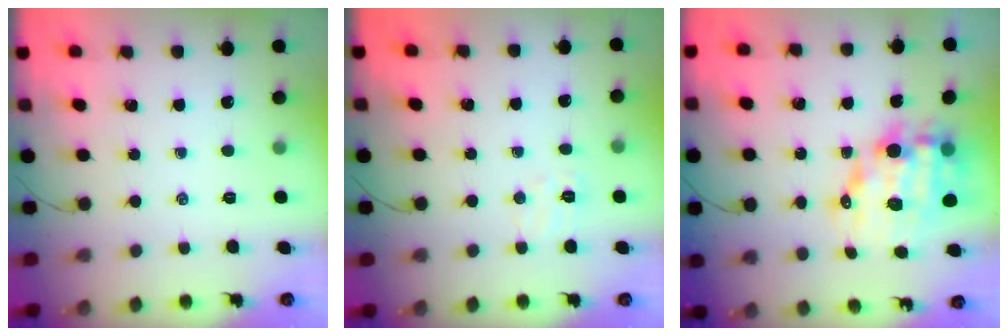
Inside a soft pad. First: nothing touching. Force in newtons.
{"total": 4.3, "press": 4.2, "slide": 1.0}
{"total": 14.3, "press": 13.9, "slide": 3.2}